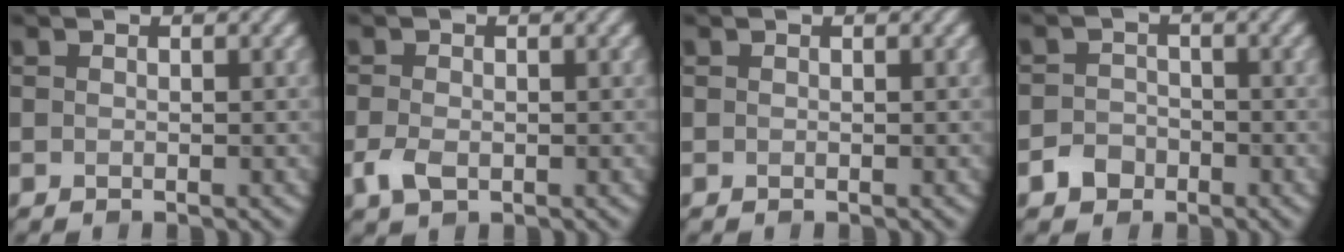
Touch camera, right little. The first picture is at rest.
{"total": 2.4, "force": [-0.9, 1.5, 1.6], "torque": [-0.039, 0.000, -0.017]}
{"total": 0.0}
{"total": 2.4, "force": [-1.6, 1.6, 0.5], "torque": [0.000, 0.007, -0.031]}